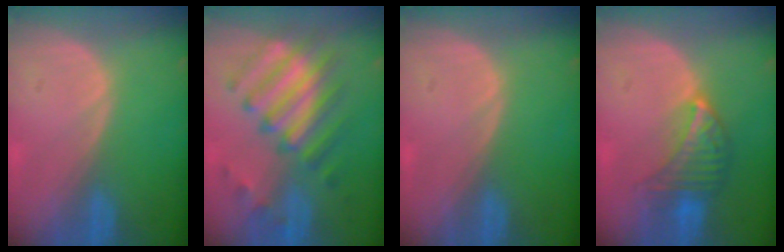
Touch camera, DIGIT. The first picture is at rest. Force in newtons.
{"total": 8.9, "press": 8.8, "slide": 1.0}
{"total": 0.0}
{"total": 6.9, "press": 6.2, "slide": 2.8}